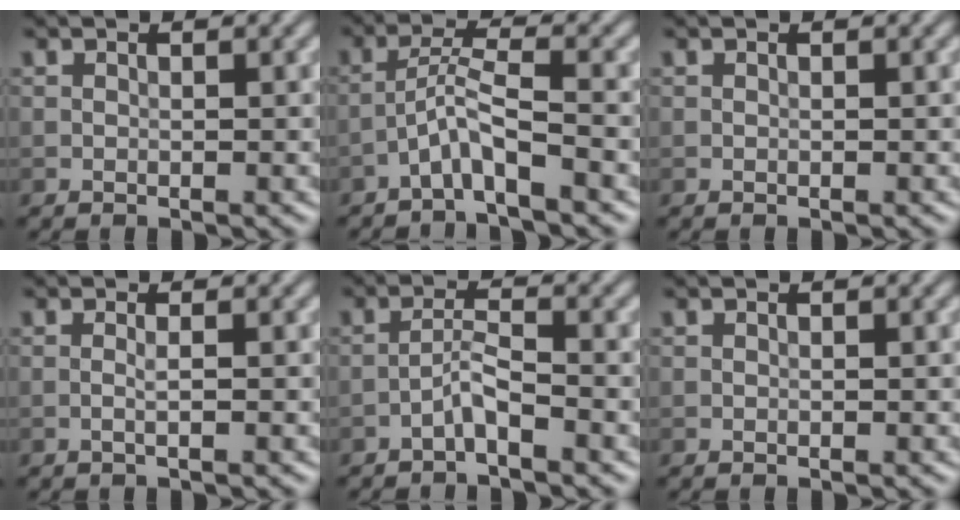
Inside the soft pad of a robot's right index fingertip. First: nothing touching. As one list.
[{"total": 3.3, "force": [-2.2, 0.1, 2.4], "torque": [-0.051, 0.015, -0.047]}, {"total": 0.0}, {"total": 0.9, "force": [-0.2, 0.1, 0.9], "torque": [-0.015, 0.000, -0.007]}, {"total": 2.0, "force": [-1.4, 0.1, 1.4], "torque": [-0.028, 0.011, -0.032]}, {"total": 0.0}]